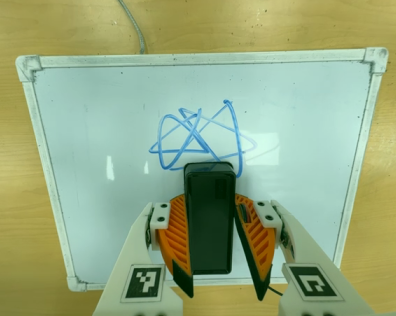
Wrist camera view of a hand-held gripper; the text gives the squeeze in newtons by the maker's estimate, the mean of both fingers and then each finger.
{"total": 5.3, "left": 4.6, "right": 5.9}